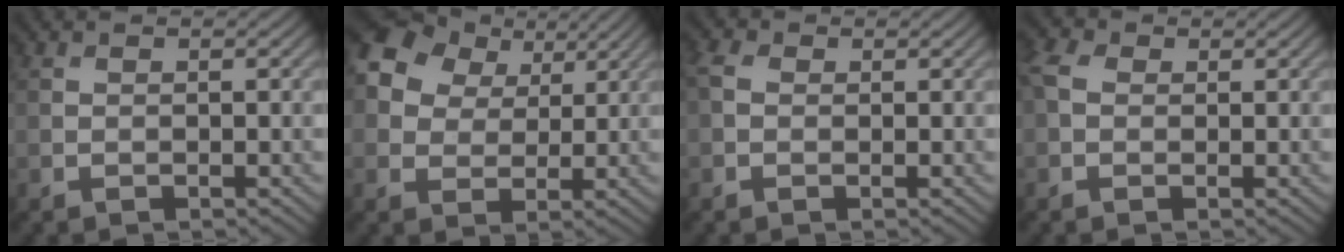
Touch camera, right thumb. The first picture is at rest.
{"total": 11.3, "force": [5.4, 8.0, 5.9], "torque": [-0.162, 0.047, 0.088]}
{"total": 2.1, "force": [0.2, 1.7, 1.3], "torque": [-0.032, 0.004, -0.004]}
{"total": 3.2, "force": [0.3, 2.5, 2.1], "torque": [-0.058, 0.007, -0.002]}